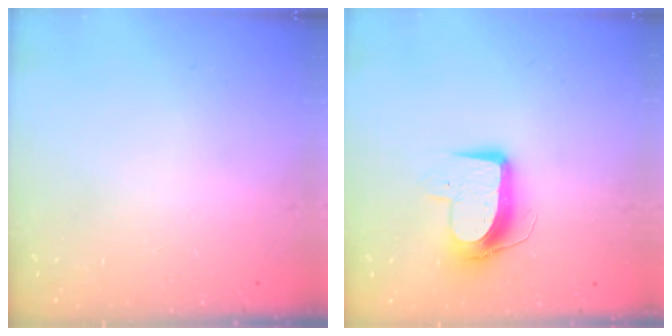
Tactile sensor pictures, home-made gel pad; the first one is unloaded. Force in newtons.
{"total": 10.2, "press": 10.2, "slide": 0.4}